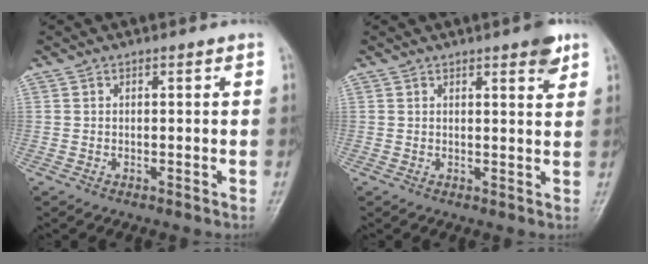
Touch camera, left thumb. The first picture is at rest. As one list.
[{"total": 4.2, "force": [2.6, 1.0, 3.2], "torque": [-0.034, -0.012, 0.030]}]